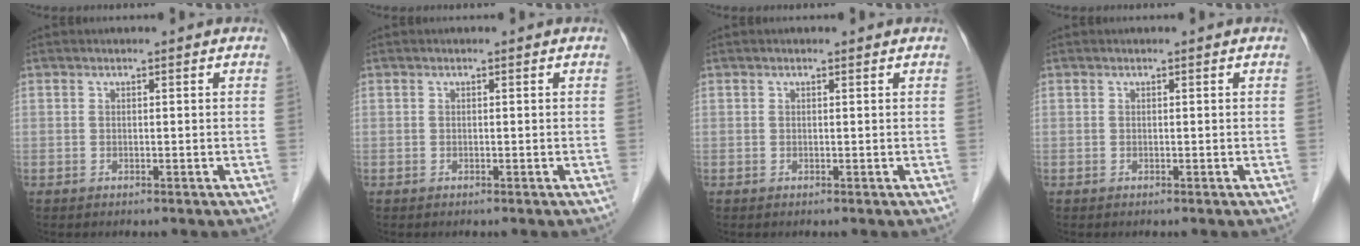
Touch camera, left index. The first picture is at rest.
{"total": 0.0}
{"total": 0.0}
{"total": 0.0}